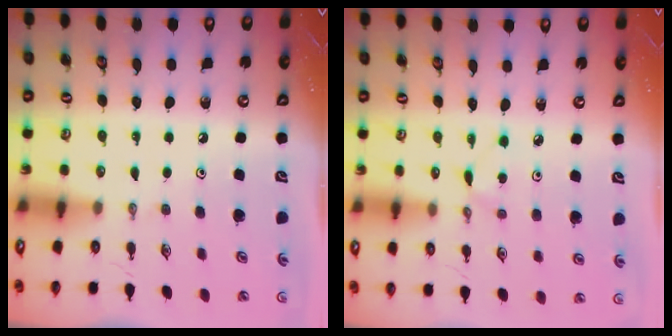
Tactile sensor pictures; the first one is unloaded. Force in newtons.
{"total": 2.9, "press": 2.8, "slide": 0.4}